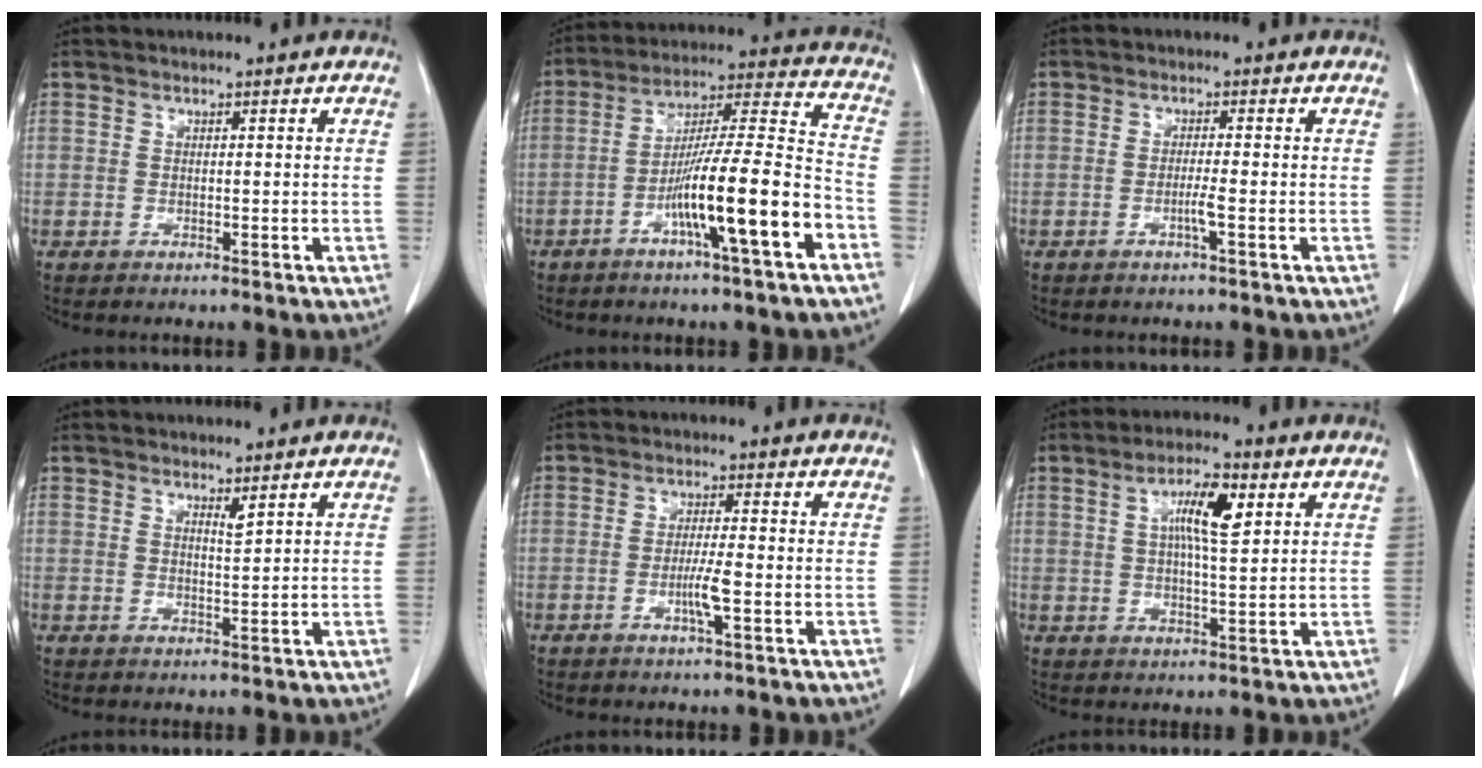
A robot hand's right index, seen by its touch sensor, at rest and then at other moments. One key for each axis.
{"total": 15.7, "fx": -6.6, "fy": 0.1, "fz": 14.2, "tx": -0.243, "ty": 0.004, "tz": -0.112}
{"total": 2.1, "fx": -0.8, "fy": -0.3, "fz": 1.9, "tx": -0.038, "ty": -0.002, "tz": -0.017}
{"total": 1.5, "fx": 1.1, "fy": -0.1, "fz": 1.0, "tx": -0.019, "ty": -0.009, "tz": 0.020}
{"total": 3.9, "fx": -1.2, "fy": -0.1, "fz": 3.7, "tx": -0.069, "ty": -0.005, "tz": -0.023}
{"total": 7.4, "fx": 2.5, "fy": 1.3, "fz": 6.8, "tx": -0.122, "ty": 0.007, "tz": 0.042}